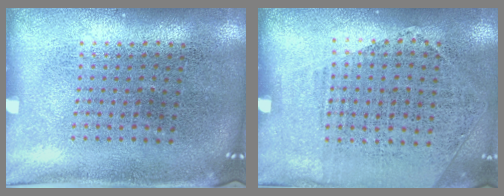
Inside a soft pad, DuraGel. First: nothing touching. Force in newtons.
{"total": 1.2, "press": 1.0, "slide": 0.7}